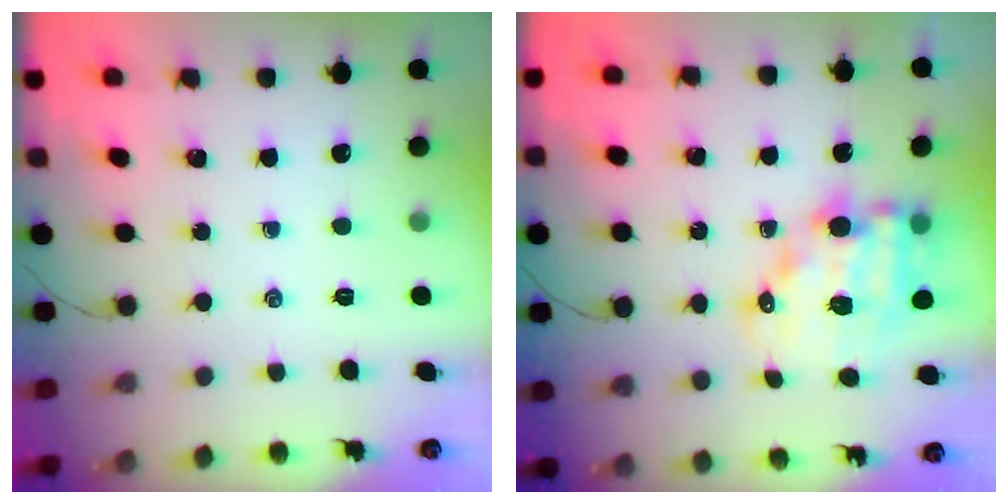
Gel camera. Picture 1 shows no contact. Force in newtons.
{"total": 12.7, "press": 12.4, "slide": 2.9}